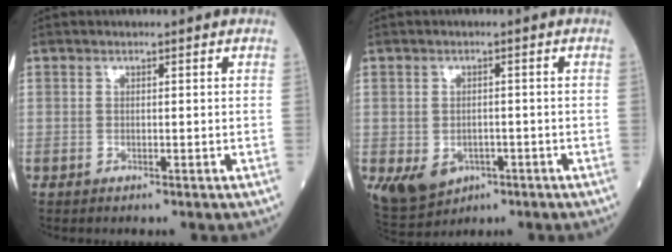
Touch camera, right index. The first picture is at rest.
{"total": 7.4, "force": [-3.2, 5.5, 3.7], "torque": [-0.070, 0.004, -0.035]}